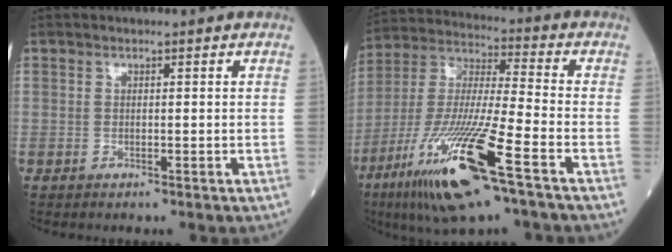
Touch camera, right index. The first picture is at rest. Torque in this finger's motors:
{"motor_torque": [1.67, -0.47, 1.05, 0.21]}